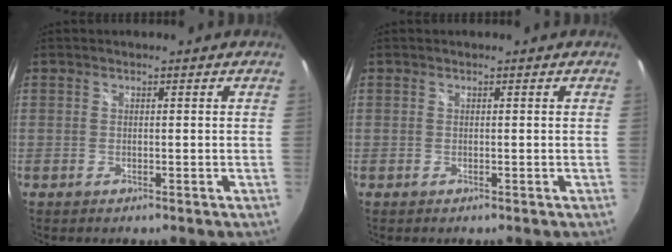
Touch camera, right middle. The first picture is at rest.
{"total": 0.0}